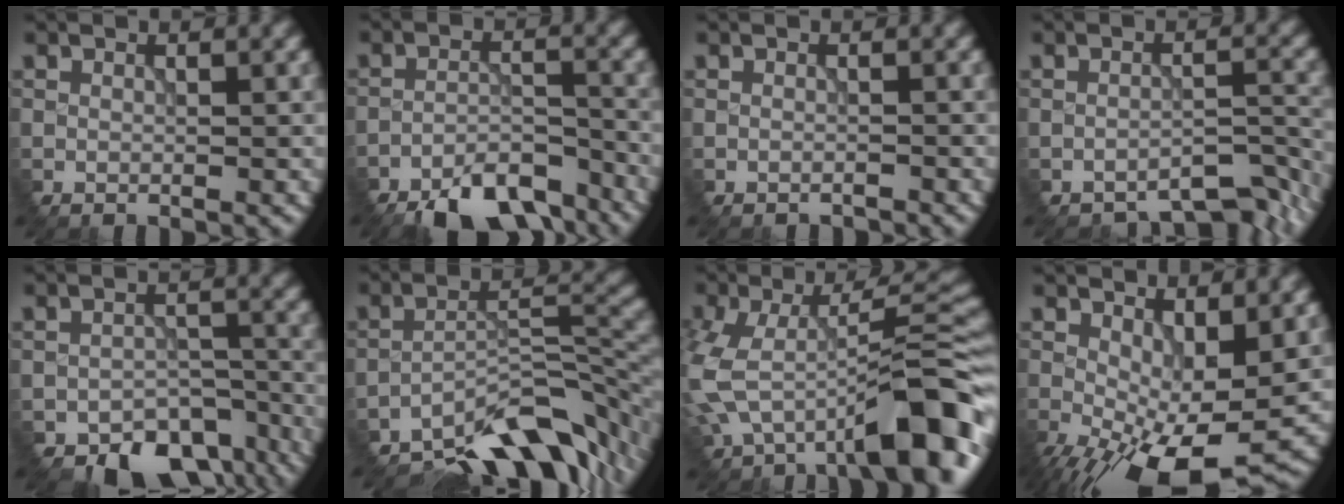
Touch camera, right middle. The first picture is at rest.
{"total": 8.8, "force": [-7.6, 2.5, 3.9], "torque": [-0.043, -0.006, -0.121]}
{"total": 1.2, "force": [-1.2, 0.0, -0.2], "torque": [0.004, -0.007, -0.019]}
{"total": 6.6, "force": [-5.7, 1.9, 2.7], "torque": [-0.022, -0.025, -0.070]}
{"total": 8.7, "force": [-6.7, 4.3, 3.4], "torque": [-0.039, -0.027, -0.088]}
{"total": 10.6, "force": [-8.3, 2.8, 6.0], "torque": [-0.079, 0.004, -0.147]}
{"total": 10.0, "force": [-4.2, 3.7, 8.3], "torque": [-0.122, 0.006, -0.074]}
{"total": 10.6, "force": [-3.5, 4.5, 8.9], "torque": [-0.155, -0.019, -0.055]}